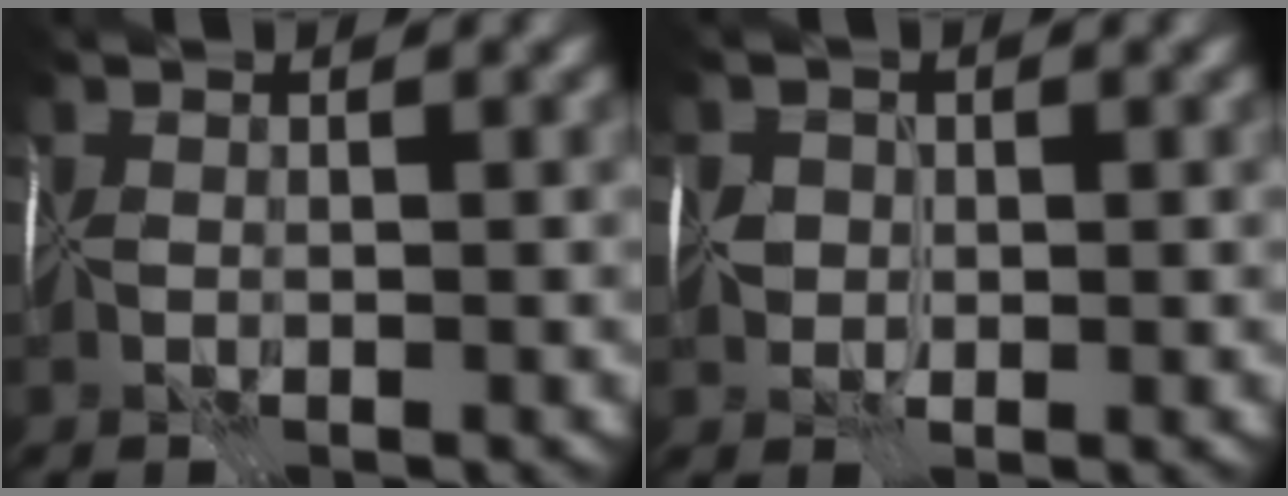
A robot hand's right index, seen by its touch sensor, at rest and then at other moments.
{"total": 2.4, "force": [0.1, 2.0, 1.3], "torque": [-0.022, 0.003, -0.003]}